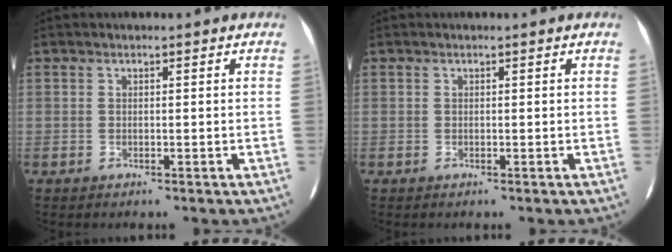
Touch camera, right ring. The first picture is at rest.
{"total": 0.0}